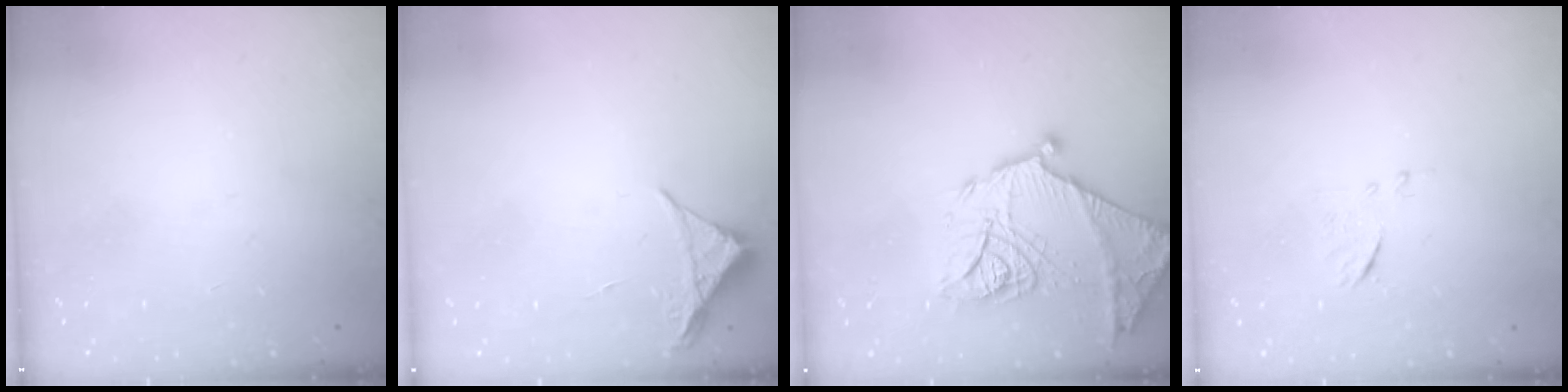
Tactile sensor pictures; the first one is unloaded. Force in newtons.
{"total": 3.9, "press": 3.8, "slide": 0.5}
{"total": 20.5, "press": 20.5, "slide": 1.8}
{"total": 5.9, "press": 5.9, "slide": 0.5}